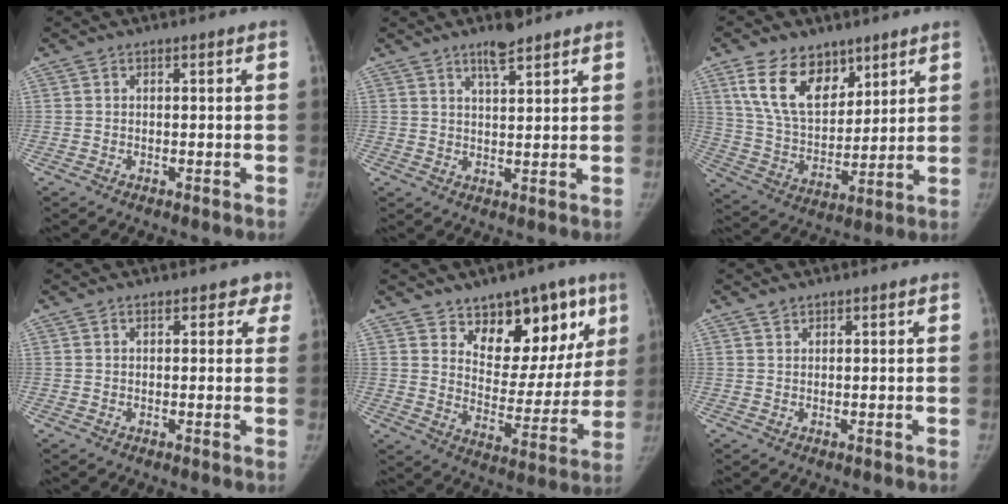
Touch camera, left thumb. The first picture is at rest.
{"total": 4.7, "force": [3.6, 1.1, 2.8], "torque": [-0.040, -0.024, 0.061]}
{"total": 14.9, "force": [8.6, 8.9, 8.4], "torque": [-0.116, -0.044, 0.171]}
{"total": 3.0, "force": [2.0, 1.9, 1.4], "torque": [0.023, -0.003, 0.015]}
{"total": 16.6, "force": [9.6, 9.2, 9.9], "torque": [-0.060, -0.054, 0.147]}
{"total": 1.0, "force": [0.8, 0.5, 0.2], "torque": [0.004, -0.003, 0.014]}